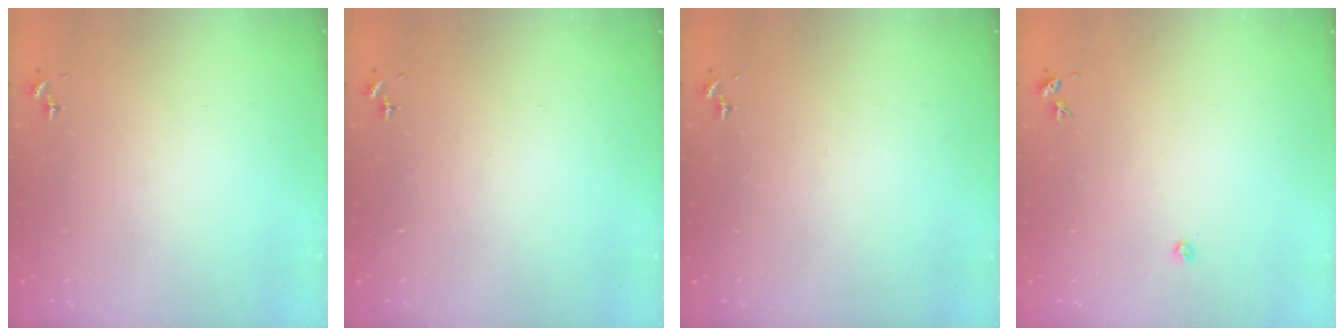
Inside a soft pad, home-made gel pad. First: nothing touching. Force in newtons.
{"total": 0.0}
{"total": 0.0}
{"total": 2.2, "press": 2.2, "slide": 0.3}